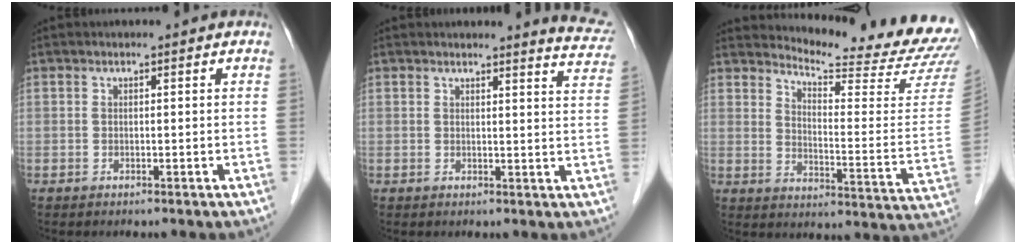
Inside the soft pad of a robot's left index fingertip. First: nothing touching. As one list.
[{"total": 5.8, "force": [5.8, 0.1, 0.7], "torque": [-0.007, -0.040, 0.040]}, {"total": 19.5, "force": [19.2, -0.5, 3.5], "torque": [-0.060, -0.141, 0.225]}]